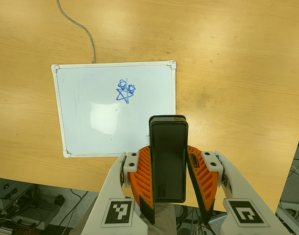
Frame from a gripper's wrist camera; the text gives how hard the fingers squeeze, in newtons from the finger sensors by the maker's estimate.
{"total": 5.6, "left": 4.5, "right": 6.8}